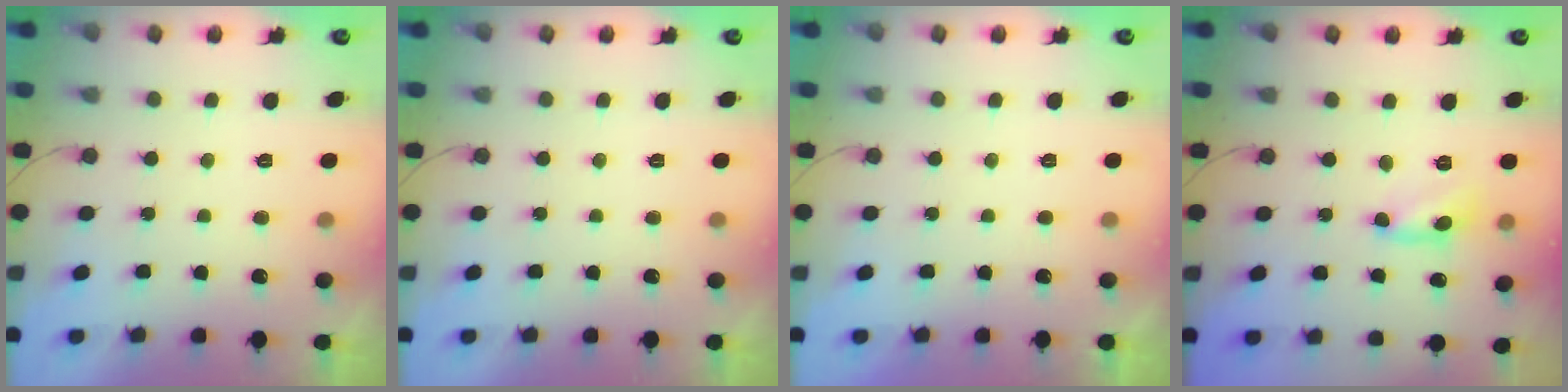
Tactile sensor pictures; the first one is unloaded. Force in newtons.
{"total": 0.0}
{"total": 0.0}
{"total": 3.3, "press": 3.3, "slide": 0.3}